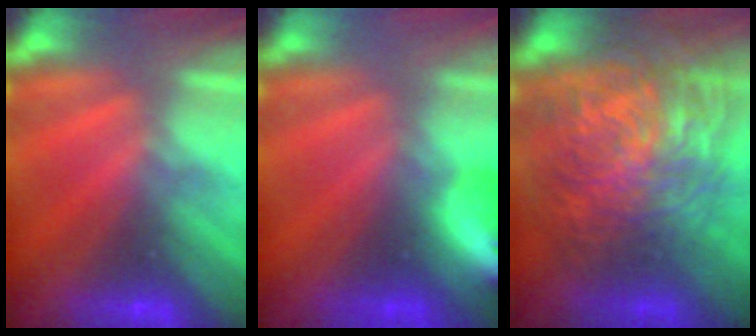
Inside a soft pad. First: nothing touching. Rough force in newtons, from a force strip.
{"total": 5.9}
{"total": 8.1}